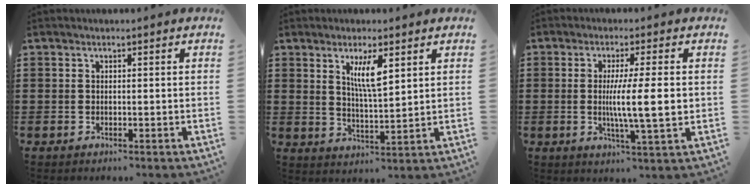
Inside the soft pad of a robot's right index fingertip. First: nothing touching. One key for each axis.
{"total": 5.6, "fx": 2.6, "fy": 1.5, "fz": 4.7, "tx": -0.093, "ty": 0.001, "tz": 0.043}
{"total": 8.2, "fx": 0.1, "fy": 0.7, "fz": 8.2, "tx": -0.137, "ty": -0.006, "tz": -0.003}